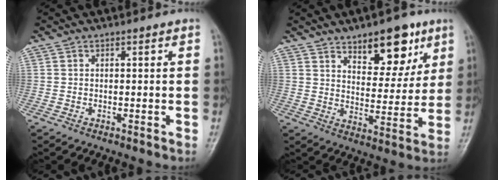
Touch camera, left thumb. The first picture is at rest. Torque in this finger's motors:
{"motor_torque": [0.46, 0.41, 0.04, -0.20, 0.08]}